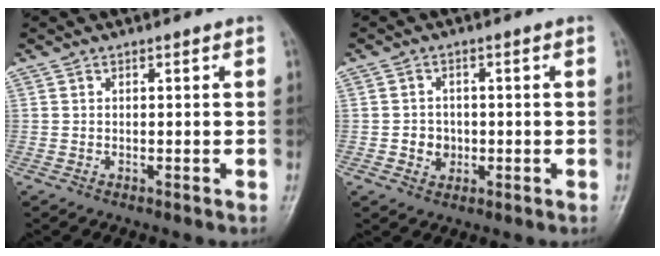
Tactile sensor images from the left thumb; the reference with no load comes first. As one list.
[{"total": 3.2, "force": [-0.3, 3.0, 1.2], "torque": [0.002, 0.006, -0.002]}]